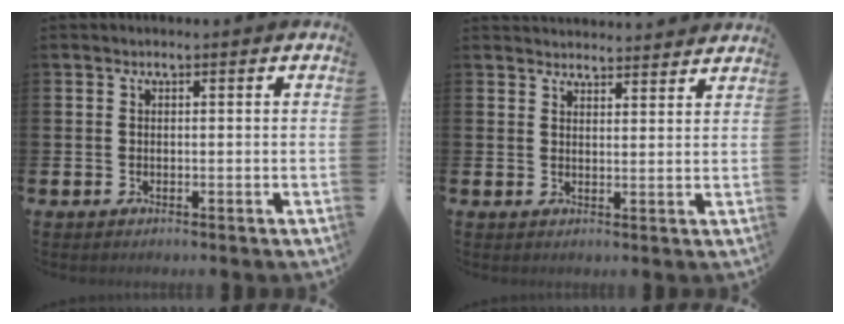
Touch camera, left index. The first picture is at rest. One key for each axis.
{"total": 3.5, "fx": 3.5, "fy": 0.2, "fz": -0.2, "tx": -0.004, "ty": -0.020, "tz": 0.063}